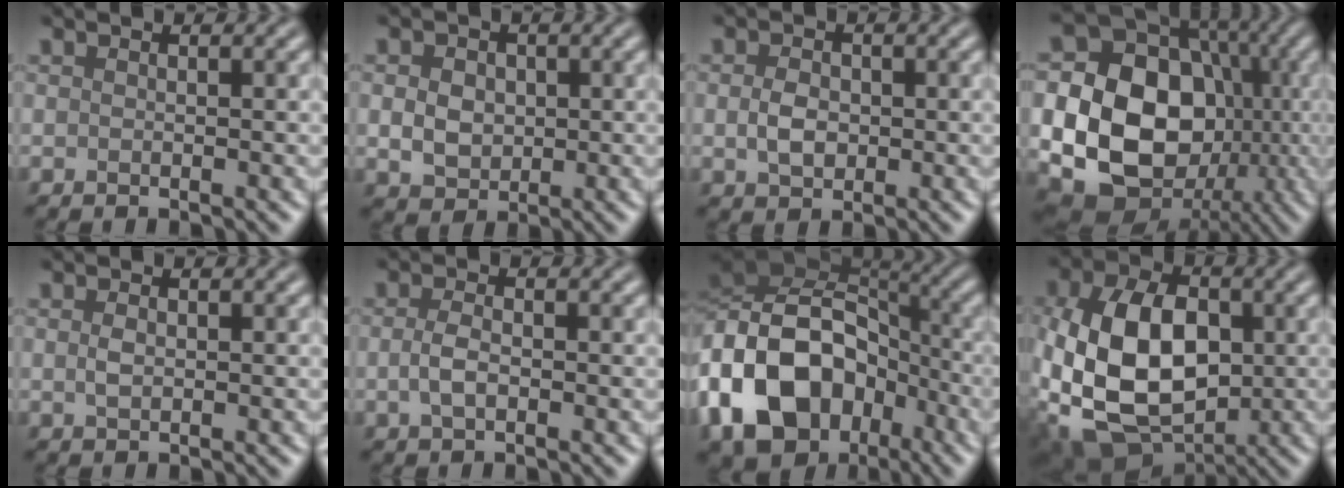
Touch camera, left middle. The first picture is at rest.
{"total": 3.2, "force": [0.1, 2.7, 1.9], "torque": [-0.036, -0.003, 0.000]}
{"total": 2.5, "force": [0.0, 1.8, 1.6], "torque": [-0.034, -0.002, -0.002]}
{"total": 18.1, "force": [-2.1, 15.0, 9.9], "torque": [-0.185, -0.017, -0.063]}
{"total": 1.1, "force": [0.1, 0.6, 0.8], "torque": [-0.021, -0.001, 0.003]}
{"total": 2.0, "force": [-0.3, 1.1, 1.6], "torque": [-0.038, 0.000, -0.009]}
{"total": 15.2, "force": [-4.8, 11.0, 9.2], "torque": [-0.189, -0.005, -0.093]}
{"total": 12.8, "force": [-1.3, 8.7, 9.4], "torque": [-0.208, -0.017, -0.024]}